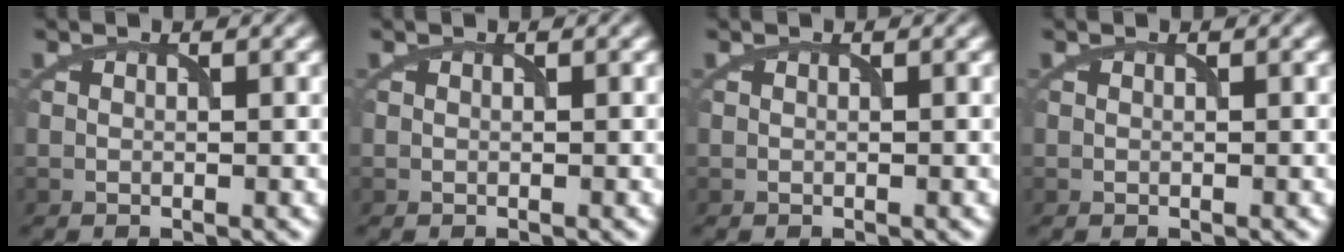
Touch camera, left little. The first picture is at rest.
{"total": 0.0}
{"total": 0.0}
{"total": 0.0}